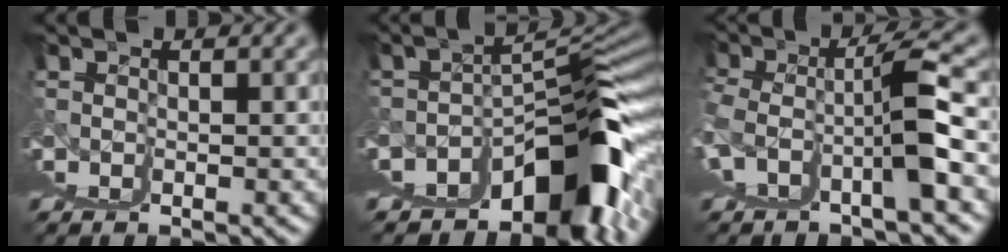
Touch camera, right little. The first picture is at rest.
{"total": 10.8, "force": [-1.5, 1.9, 10.6], "torque": [-0.111, 0.027, -0.011]}
{"total": 3.5, "force": [0.2, 0.7, 3.4], "torque": [-0.081, 0.003, 0.014]}